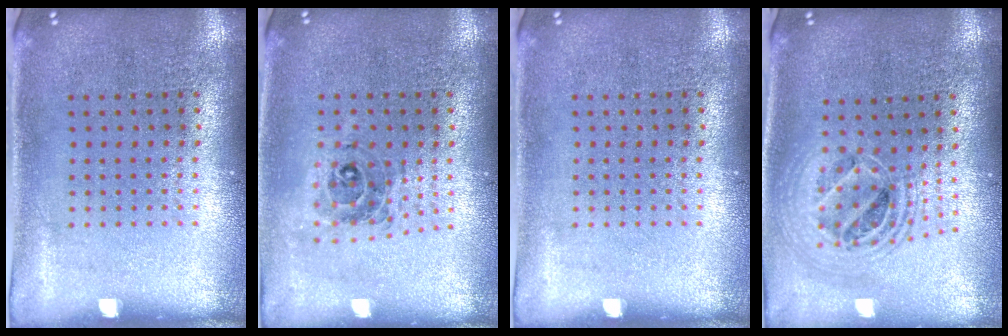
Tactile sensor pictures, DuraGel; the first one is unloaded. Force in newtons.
{"total": 0.6, "press": 0.6, "slide": 0.2}
{"total": 0.0}
{"total": 2.1, "press": 1.7, "slide": 1.2}